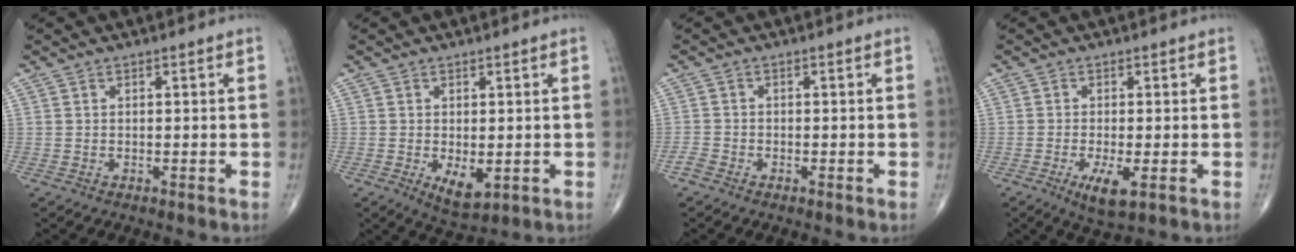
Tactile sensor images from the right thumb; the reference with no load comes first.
{"total": 5.0, "force": [-1.1, 2.5, 4.2], "torque": [-0.059, -0.013, -0.006]}
{"total": 1.6, "force": [-1.3, 0.8, 0.5], "torque": [-0.015, 0.000, -0.029]}
{"total": 5.3, "force": [-2.0, 1.5, 4.7], "torque": [-0.087, -0.013, -0.031]}